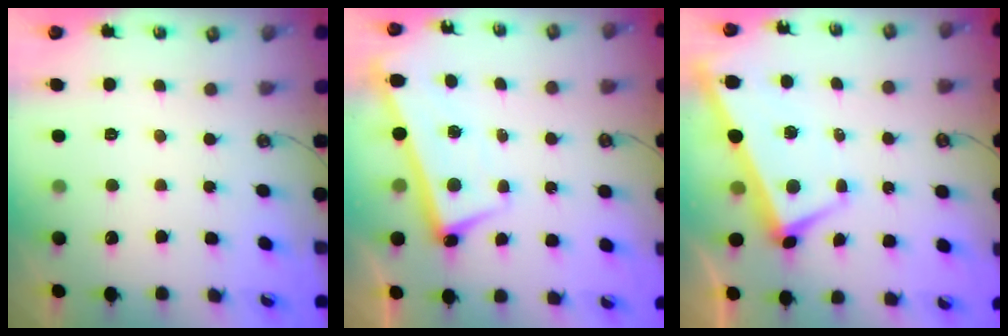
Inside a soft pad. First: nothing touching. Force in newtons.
{"total": 2.6, "press": 2.5, "slide": 0.8}
{"total": 1.7, "press": 1.4, "slide": 1.0}